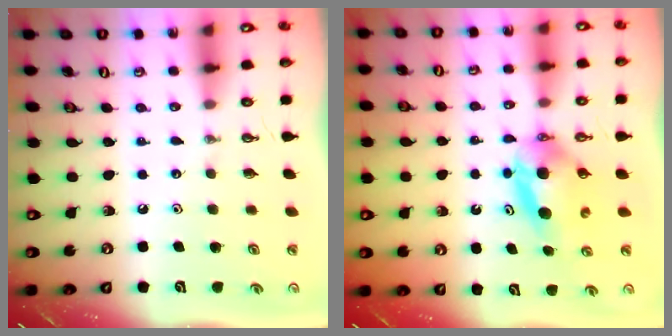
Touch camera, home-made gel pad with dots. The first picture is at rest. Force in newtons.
{"total": 6.8, "press": 6.4, "slide": 2.5}